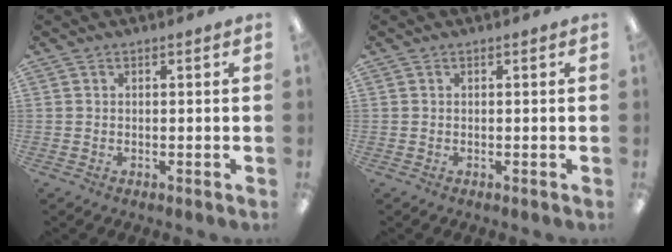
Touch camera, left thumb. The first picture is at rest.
{"total": 0.0}